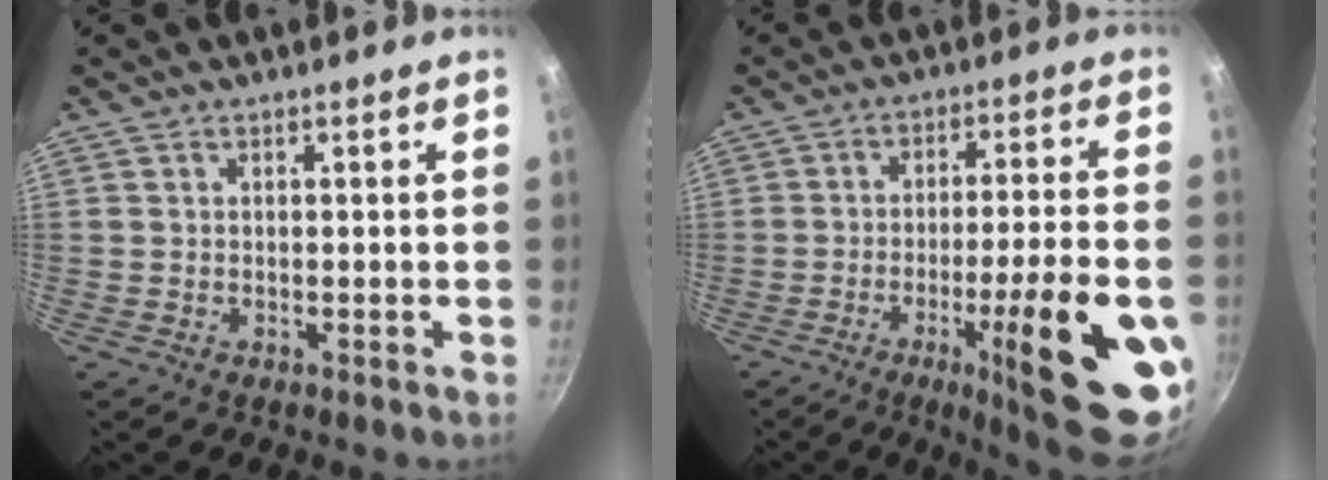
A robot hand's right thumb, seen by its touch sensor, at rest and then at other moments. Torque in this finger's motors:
{"motor_torque": [2.51, 2.50, 2.03, -0.74, 0.11]}